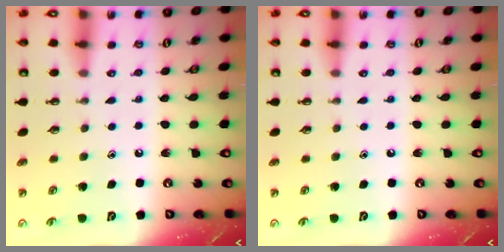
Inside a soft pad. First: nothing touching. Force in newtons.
{"total": 0.0}